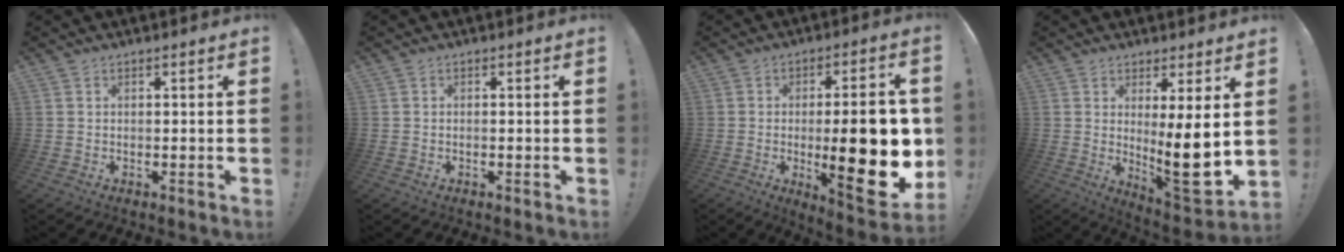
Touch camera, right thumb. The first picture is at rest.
{"total": 0.5, "force": [-0.5, 0.0, 0.0], "torque": [-0.010, 0.004, -0.007]}
{"total": 24.0, "force": [-2.3, 7.7, 22.6], "torque": [-0.306, -0.011, -0.023]}
{"total": 12.8, "force": [1.2, 2.3, 12.6], "torque": [-0.175, -0.039, 0.024]}